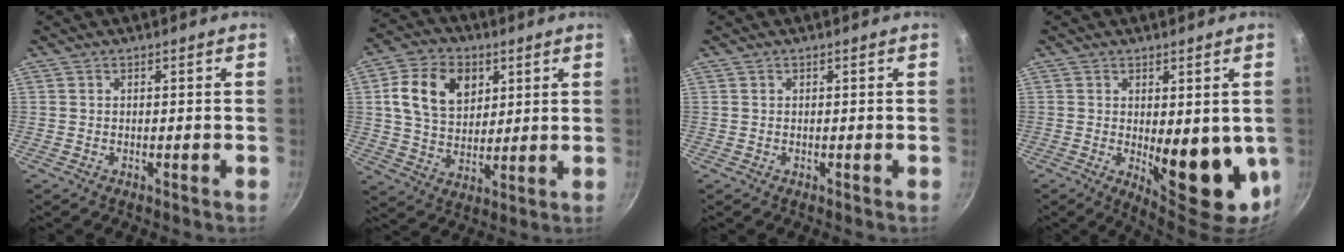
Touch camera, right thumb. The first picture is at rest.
{"total": 13.3, "force": [4.2, 9.6, 8.1], "torque": [-0.123, -0.005, 0.069]}
{"total": 0.0}
{"total": 13.6, "force": [-1.1, 5.7, 12.3], "torque": [-0.138, -0.023, 0.001]}